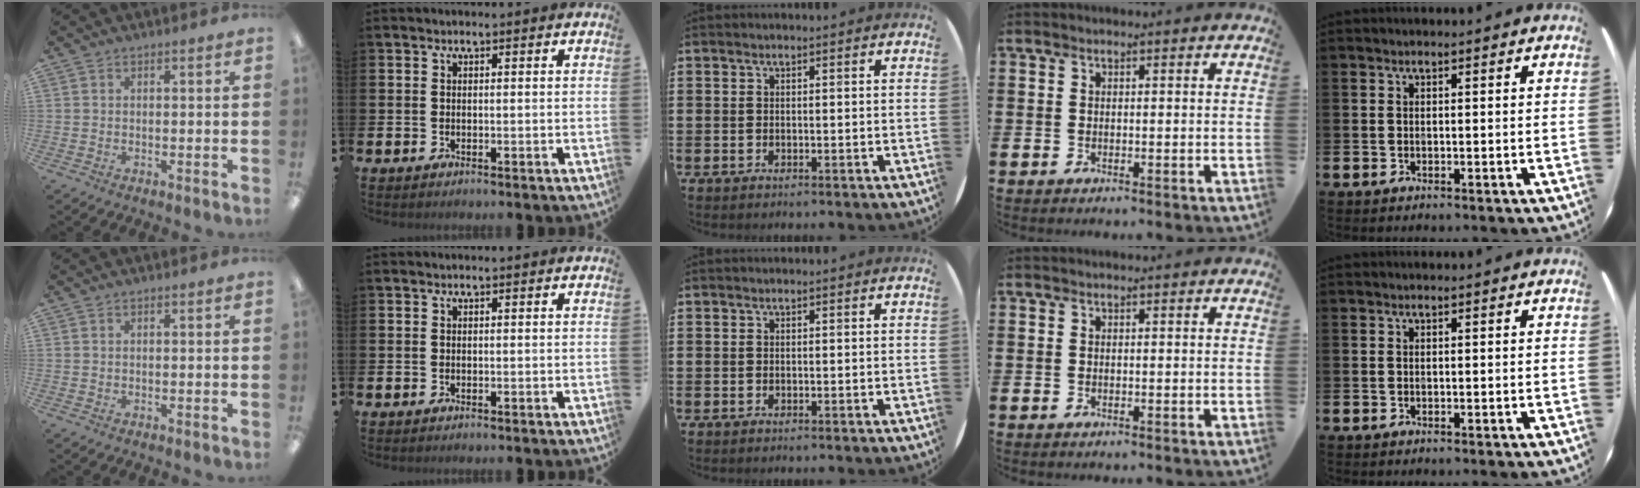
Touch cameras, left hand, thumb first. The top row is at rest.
{}